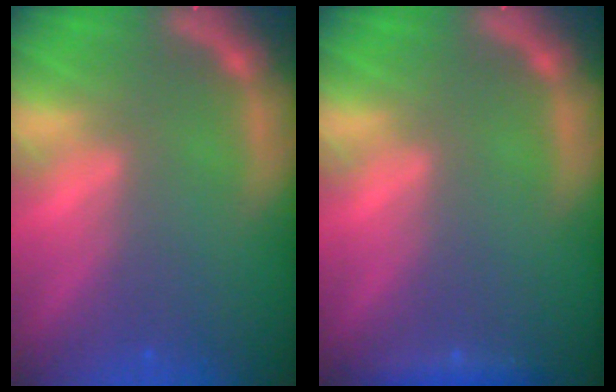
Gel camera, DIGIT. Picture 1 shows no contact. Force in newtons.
{"total": 1.4}